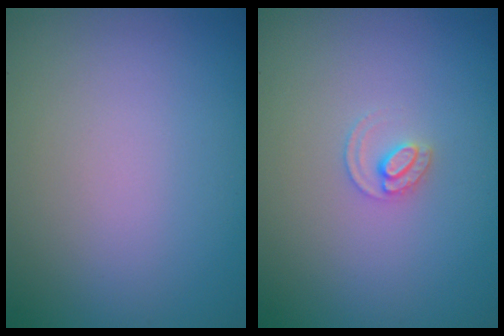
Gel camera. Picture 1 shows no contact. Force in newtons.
{"total": 1.5, "press": 1.5, "slide": 0.2}